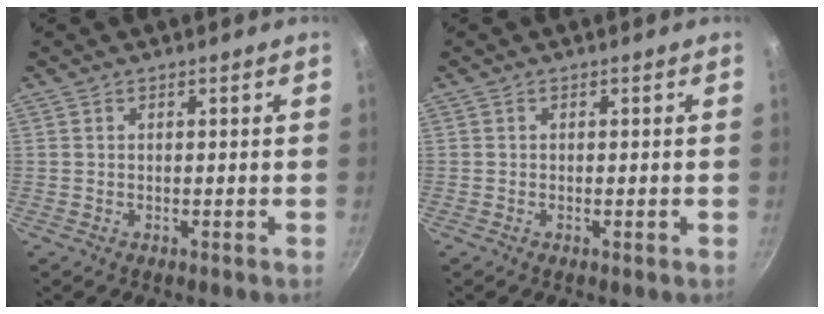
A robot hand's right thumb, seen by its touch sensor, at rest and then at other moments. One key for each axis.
{"total": 0.9, "fx": -0.3, "fy": 0.3, "fz": 0.8, "tx": -0.016, "ty": 0.003, "tz": -0.007}